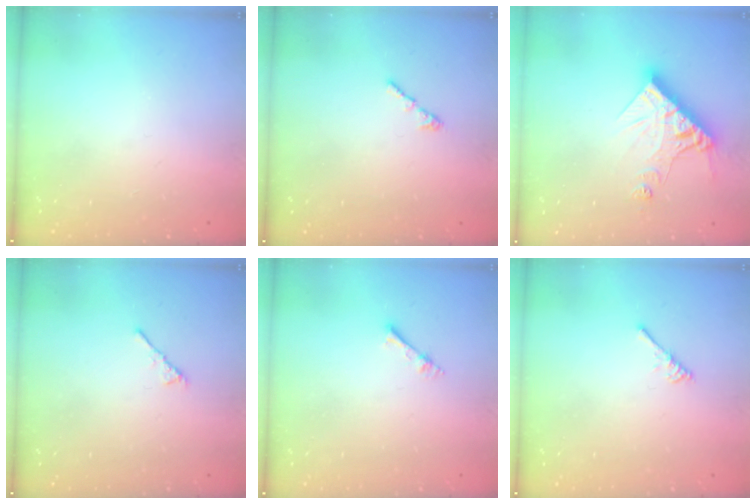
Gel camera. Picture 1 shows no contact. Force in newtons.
{"total": 1.3, "press": 1.2, "slide": 0.6}
{"total": 13.3, "press": 13.2, "slide": 1.7}
{"total": 2.9, "press": 2.8, "slide": 0.7}
{"total": 3.7, "press": 3.7, "slide": 0.5}
{"total": 3.0, "press": 2.9, "slide": 0.5}